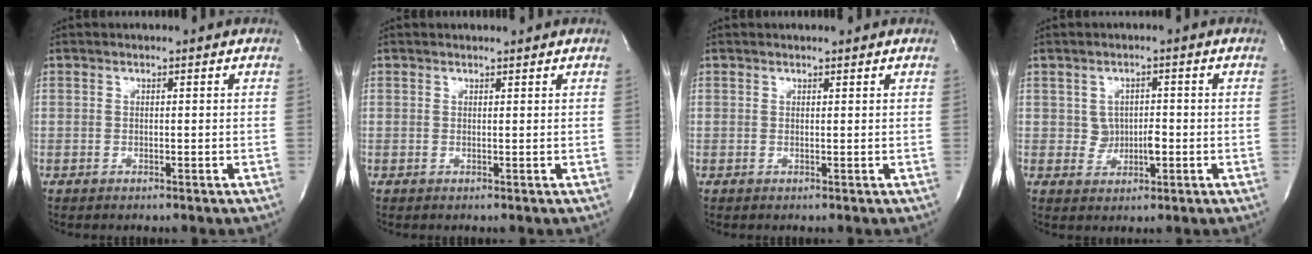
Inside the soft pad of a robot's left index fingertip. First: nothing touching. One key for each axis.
{"total": 1.1, "fx": 1.1, "fy": 0.0, "fz": 0.2, "tx": -0.004, "ty": 0.005, "tz": 0.017}
{"total": 1.3, "fx": 1.2, "fy": 0.1, "fz": 0.5, "tx": -0.006, "ty": 0.008, "tz": 0.017}
{"total": 2.9, "fx": -0.5, "fy": 2.1, "fz": 1.9, "tx": -0.024, "ty": 0.002, "tz": -0.002}